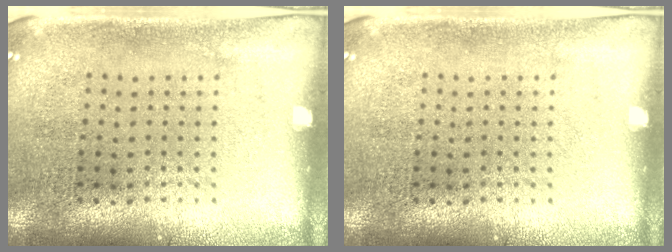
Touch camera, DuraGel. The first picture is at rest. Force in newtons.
{"total": 0.0}